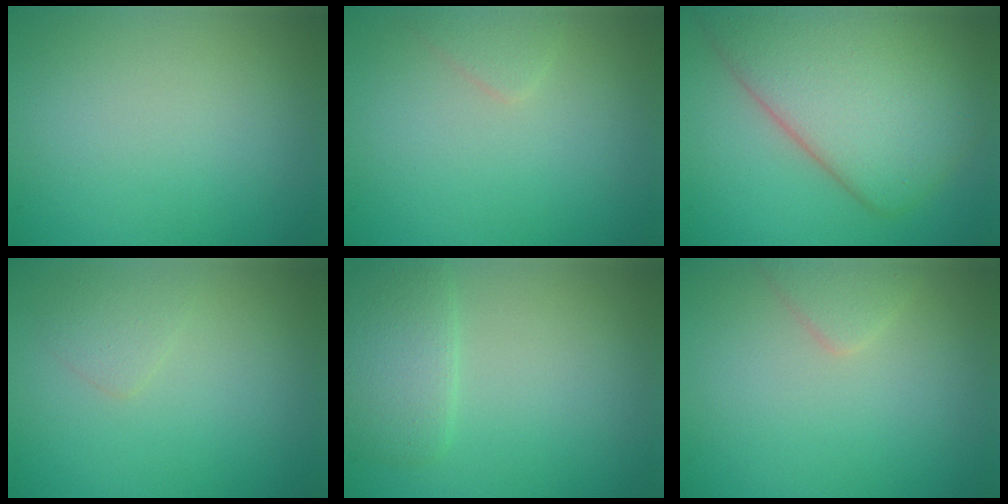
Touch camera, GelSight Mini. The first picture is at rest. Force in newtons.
{"total": 1.2, "press": 1.1, "slide": 0.1}
{"total": 9.5, "press": 9.5, "slide": 0.3}
{"total": 1.2, "press": 1.2, "slide": 0.1}
{"total": 3.0, "press": 3.0, "slide": 0.1}
{"total": 1.6, "press": 1.6, "slide": 0.1}